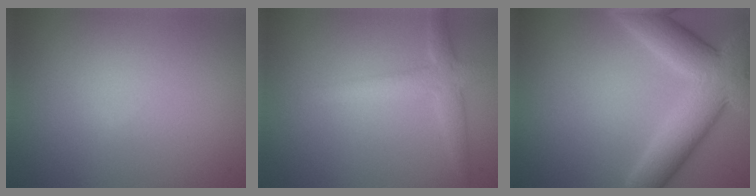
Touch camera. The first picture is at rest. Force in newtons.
{"total": 2.9, "press": 2.9, "slide": 0.1}
{"total": 8.6, "press": 8.6, "slide": 0.8}